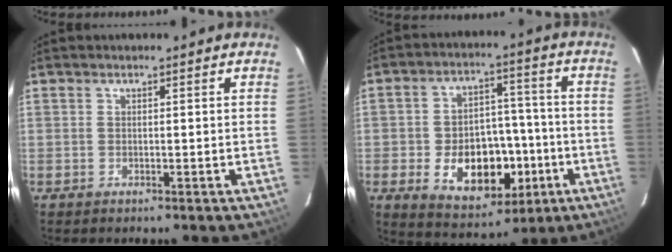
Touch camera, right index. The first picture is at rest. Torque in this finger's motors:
{"motor_torque": [1.08, -0.79, 0.67, 0.10]}